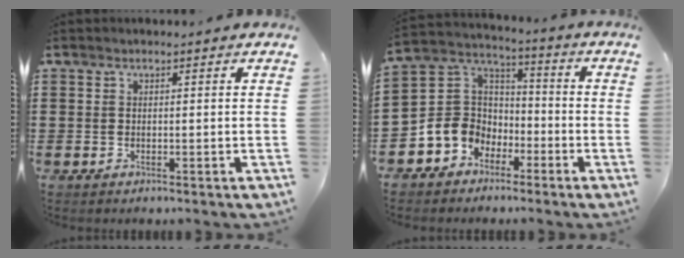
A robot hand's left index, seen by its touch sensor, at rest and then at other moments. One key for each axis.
{"total": 6.9, "fx": -2.6, "fy": 6.4, "fz": 0.5, "tx": -0.057, "ty": 0.001, "tz": -0.056}